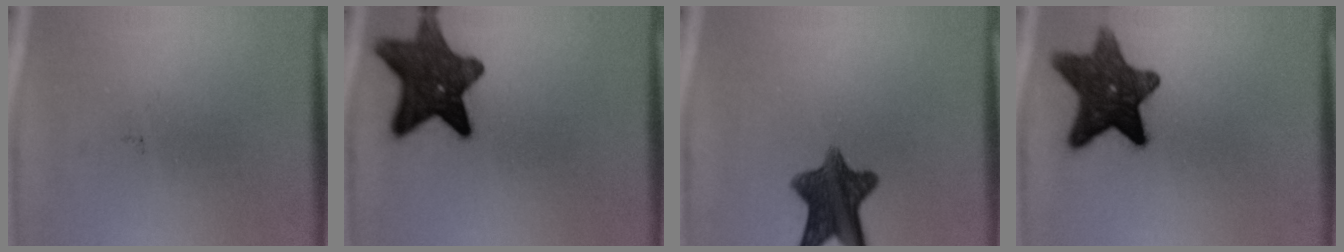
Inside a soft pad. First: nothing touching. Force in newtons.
{"total": 12.8}
{"total": 10.4}
{"total": 12.4}